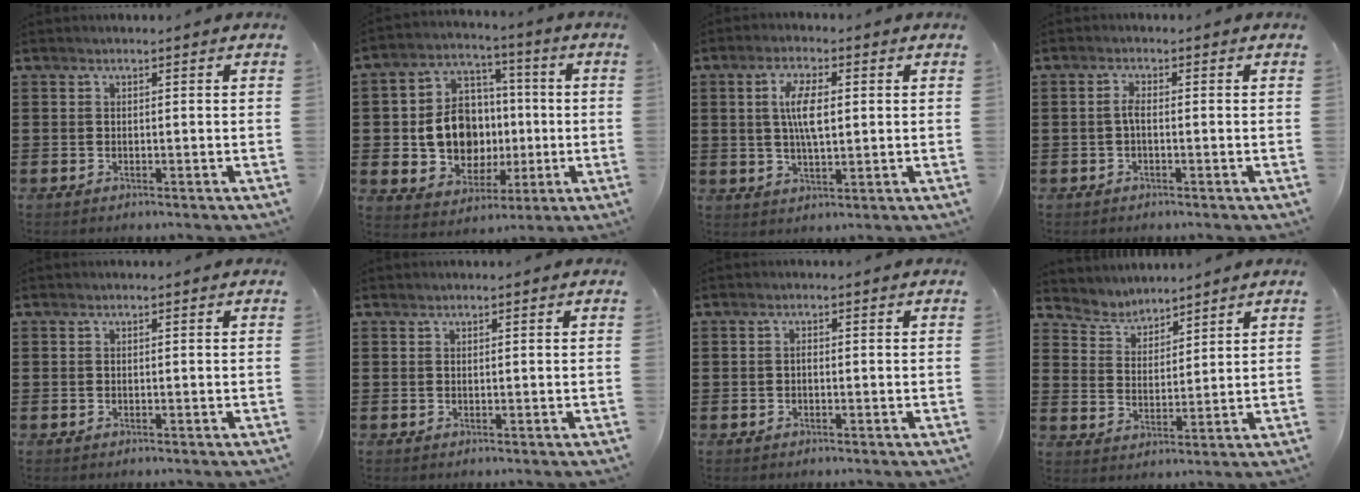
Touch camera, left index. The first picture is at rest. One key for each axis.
{"total": 10.6, "fx": -0.4, "fy": 9.3, "fz": 5.2, "tx": -0.118, "ty": 0.020, "tz": 0.001}
{"total": 6.4, "fx": 1.1, "fy": 2.4, "fz": 5.8, "tx": -0.125, "ty": 0.007, "tz": 0.014}
{"total": 2.0, "fx": -0.3, "fy": 0.5, "fz": 1.9, "tx": -0.044, "ty": 0.000, "tz": -0.010}
{"total": 0.0}
{"total": 0.0}
{"total": 0.6, "fx": -0.3, "fy": 0.3, "fz": 0.5, "tx": -0.012, "ty": -0.004, "tz": -0.004}
{"total": 3.9, "fx": 3.7, "fy": 1.0, "fz": -0.5, "tx": -0.012, "ty": -0.014, "tz": 0.066}